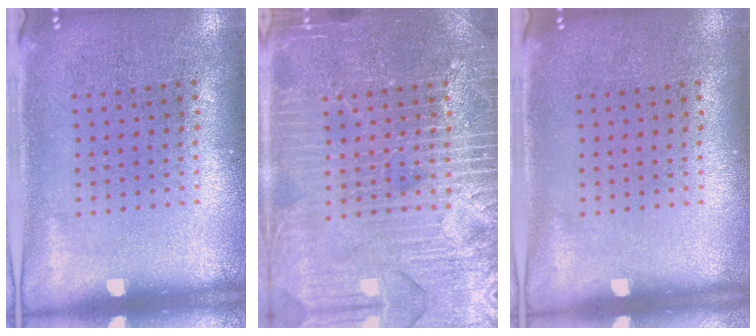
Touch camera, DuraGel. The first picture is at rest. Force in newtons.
{"total": 6.8, "press": 6.7, "slide": 1.0}
{"total": 0.0}